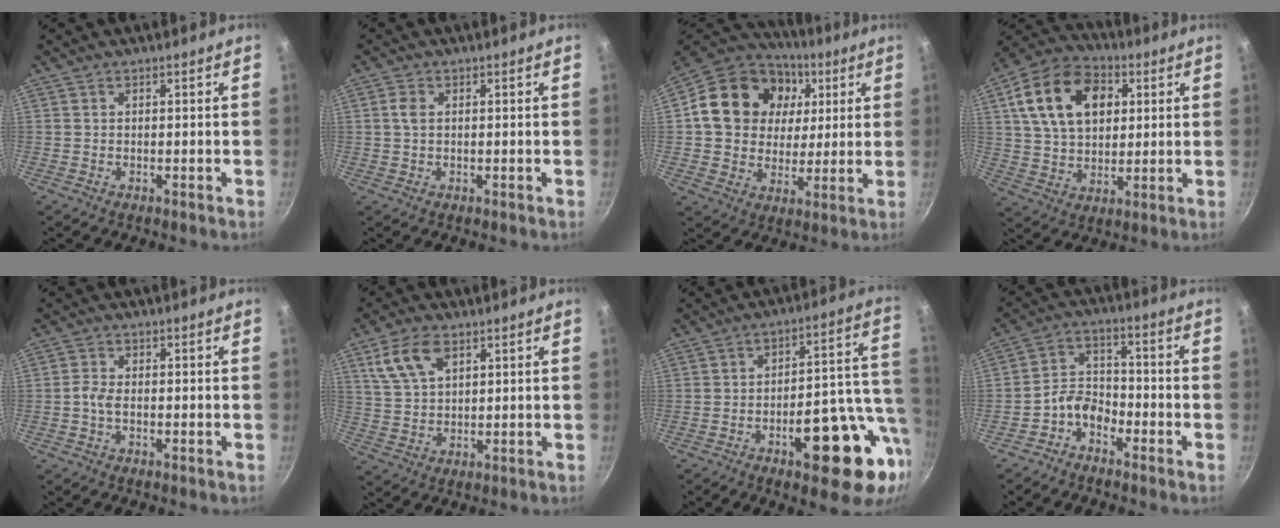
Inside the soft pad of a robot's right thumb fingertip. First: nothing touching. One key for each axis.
{"total": 1.5, "fx": 0.2, "fy": 1.2, "fz": 1.0, "tx": -0.018, "ty": 0.004, "tz": 0.002}
{"total": 20.5, "fx": 5.1, "fy": 16.6, "fz": 10.9, "tx": -0.175, "ty": 0.009, "tz": 0.080}
{"total": 18.2, "fx": 5.4, "fy": 12.4, "fz": 12.2, "tx": -0.192, "ty": 0.006, "tz": 0.083}
{"total": 2.6, "fx": -0.6, "fy": 1.4, "fz": 2.1, "tx": -0.050, "ty": 0.007, "tz": -0.020}
{"total": 8.8, "fx": 4.3, "fy": 4.9, "fz": 5.9, "tx": -0.104, "ty": -0.005, "tz": 0.087}
{"total": 19.7, "fx": -6.6, "fy": 7.6, "fz": 16.9, "tx": -0.183, "ty": 0.036, "tz": -0.091}
{"total": 6.0, "fx": -3.7, "fy": 3.8, "fz": 2.8, "tx": -0.033, "ty": 0.046, "tz": -0.081}